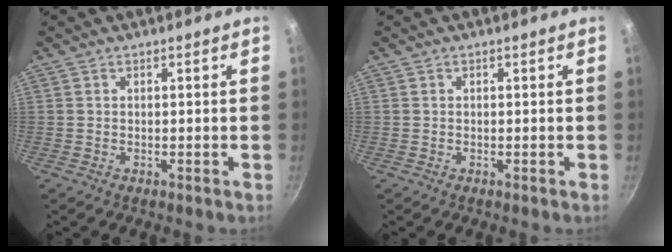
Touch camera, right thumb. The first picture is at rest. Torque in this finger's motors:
{"motor_torque": [-0.32, 0.02, -0.04, 0.40, 0.04]}